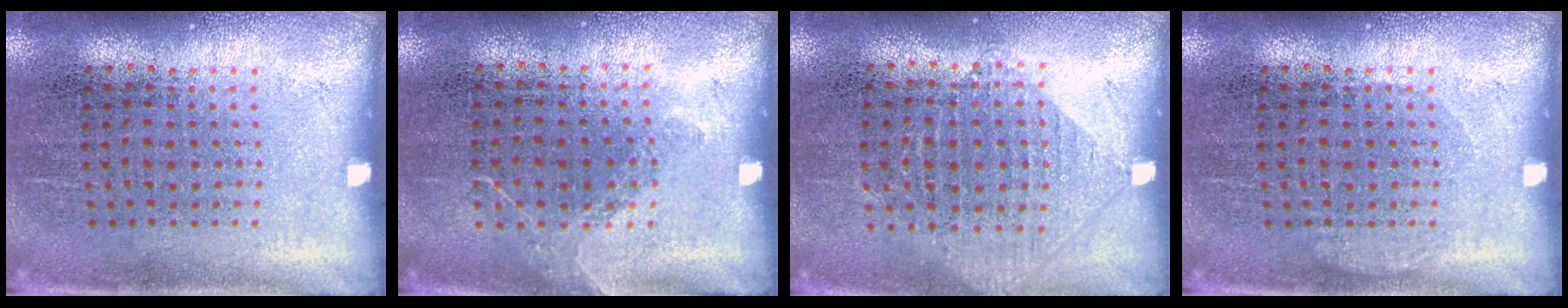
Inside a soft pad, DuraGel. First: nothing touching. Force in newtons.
{"total": 0.9, "press": 0.7, "slide": 0.6}
{"total": 1.0, "press": 0.9, "slide": 0.2}
{"total": 0.7, "press": 0.7, "slide": 0.2}